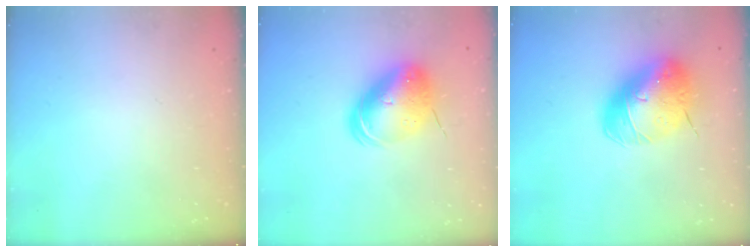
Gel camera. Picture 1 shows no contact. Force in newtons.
{"total": 10.9, "press": 10.7, "slide": 2.0}
{"total": 12.7, "press": 12.5, "slide": 2.4}